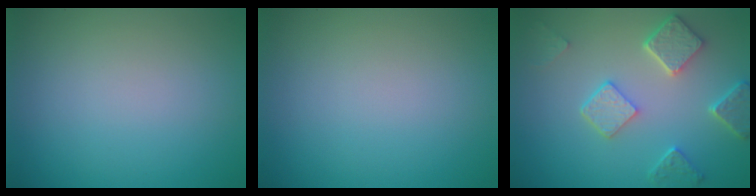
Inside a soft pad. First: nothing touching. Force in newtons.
{"total": 0.0}
{"total": 4.7, "press": 3.7, "slide": 2.9}